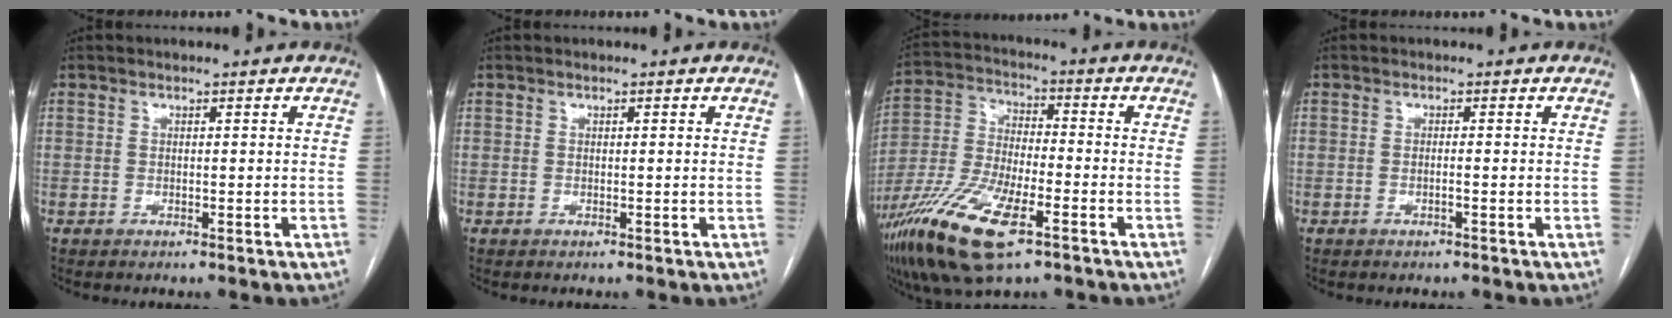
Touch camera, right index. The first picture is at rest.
{"total": 0.0}
{"total": 16.8, "force": [-9.4, 4.7, 13.1], "torque": [-0.290, -0.028, -0.174]}
{"total": 0.7, "force": [-0.3, -0.1, 0.7], "torque": [-0.013, 0.003, -0.002]}